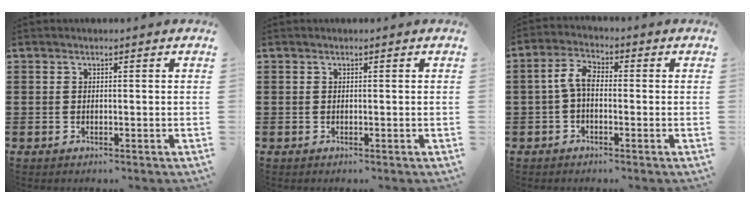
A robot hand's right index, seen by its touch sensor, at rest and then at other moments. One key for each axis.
{"total": 0.0}
{"total": 4.5, "fx": -0.5, "fy": 2.3, "fz": 3.9, "tx": -0.096, "ty": 0.002, "tz": -0.017}